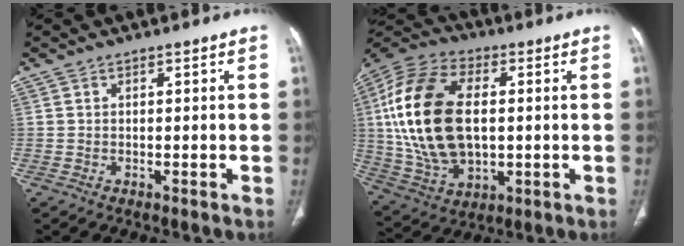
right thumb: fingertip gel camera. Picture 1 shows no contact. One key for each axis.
{"total": 23.4, "fx": 1.7, "fy": 14.0, "fz": 18.7, "tx": -0.377, "ty": 0.001, "tz": 0.038}